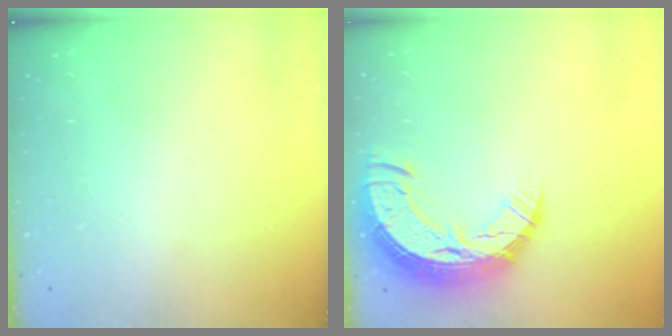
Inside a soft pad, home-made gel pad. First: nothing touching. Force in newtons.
{"total": 13.5, "press": 13.4, "slide": 1.2}